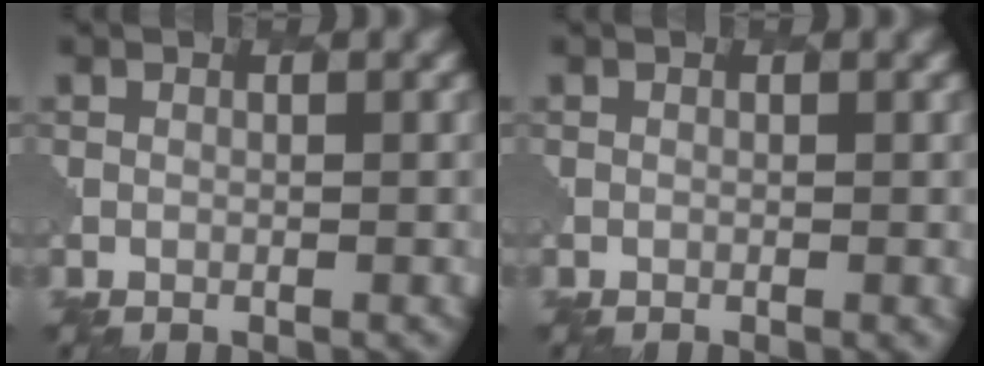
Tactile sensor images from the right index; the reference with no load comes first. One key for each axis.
{"total": 0.8, "fx": -0.1, "fy": 0.3, "fz": 0.7, "tx": -0.004, "ty": -0.001, "tz": 0.004}